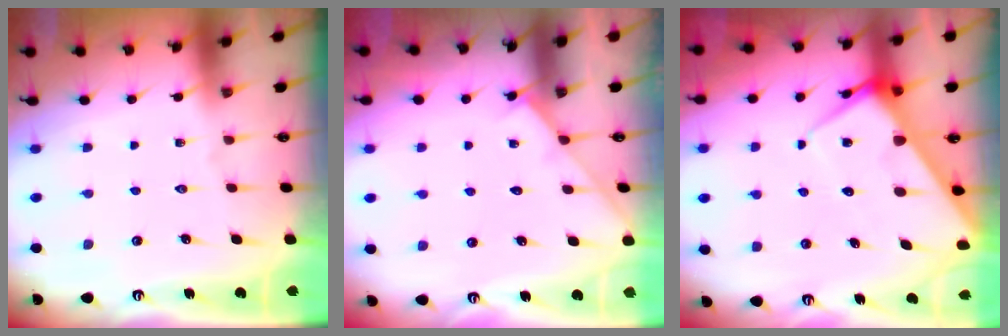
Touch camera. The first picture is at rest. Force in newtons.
{"total": 2.9, "press": 2.9, "slide": 0.3}
{"total": 7.3, "press": 7.3, "slide": 0.5}